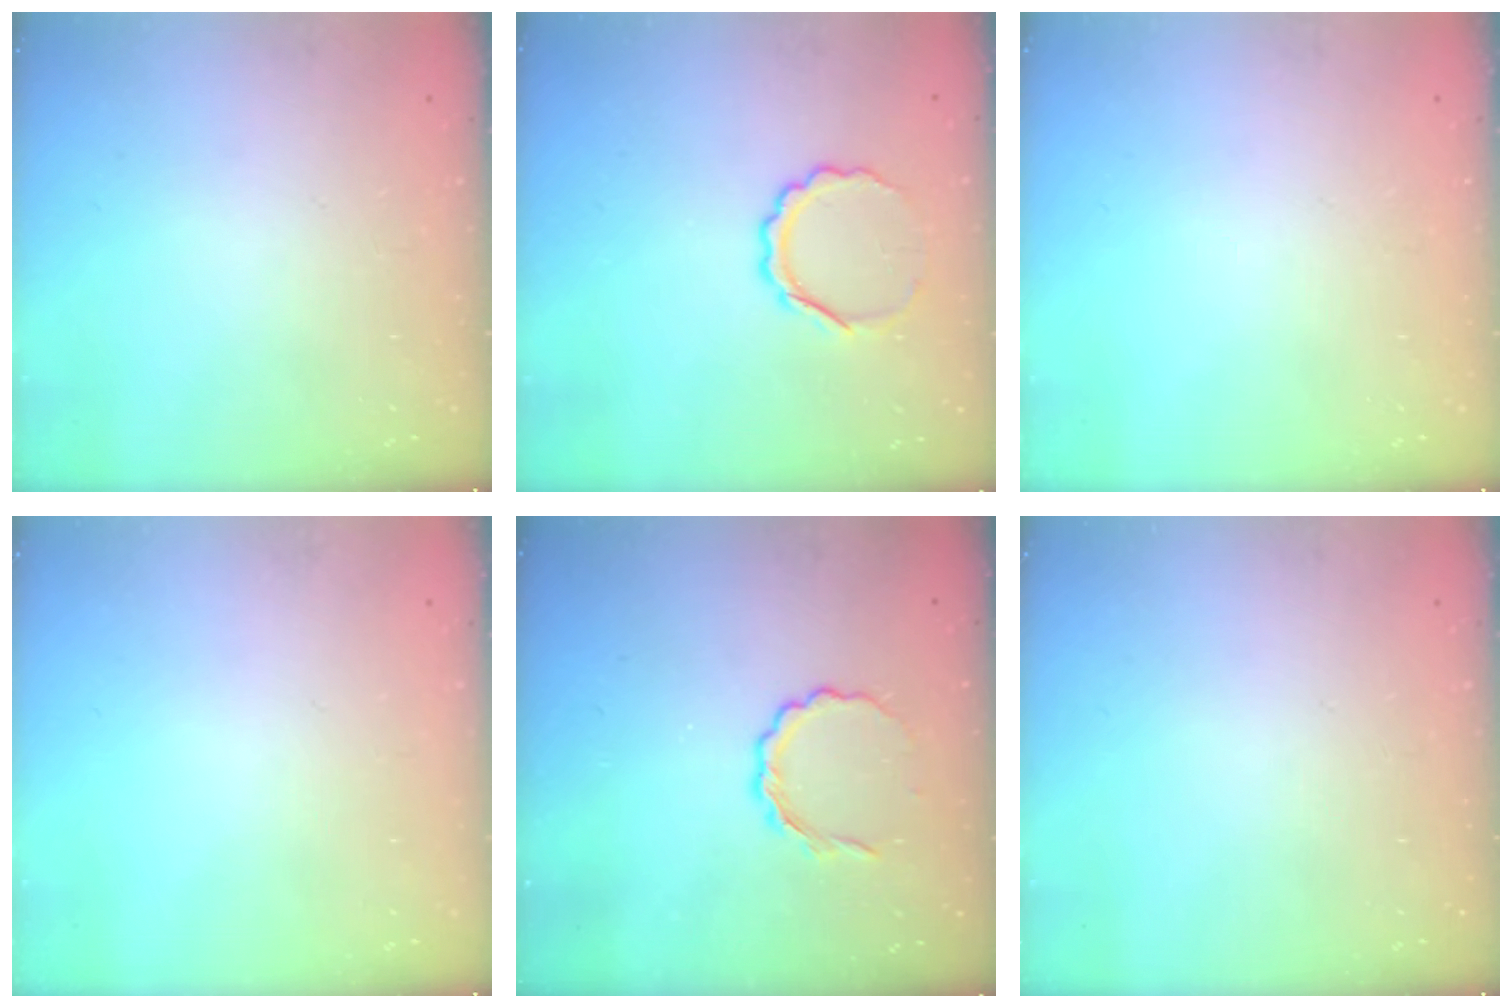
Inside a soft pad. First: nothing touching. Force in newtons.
{"total": 6.6, "press": 6.5, "slide": 0.8}
{"total": 0.0}
{"total": 0.0}
{"total": 4.8, "press": 4.6, "slide": 1.2}
{"total": 0.0}